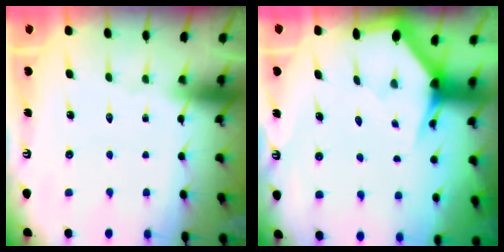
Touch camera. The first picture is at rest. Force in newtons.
{"total": 3.2, "press": 3.2, "slide": 0.0}